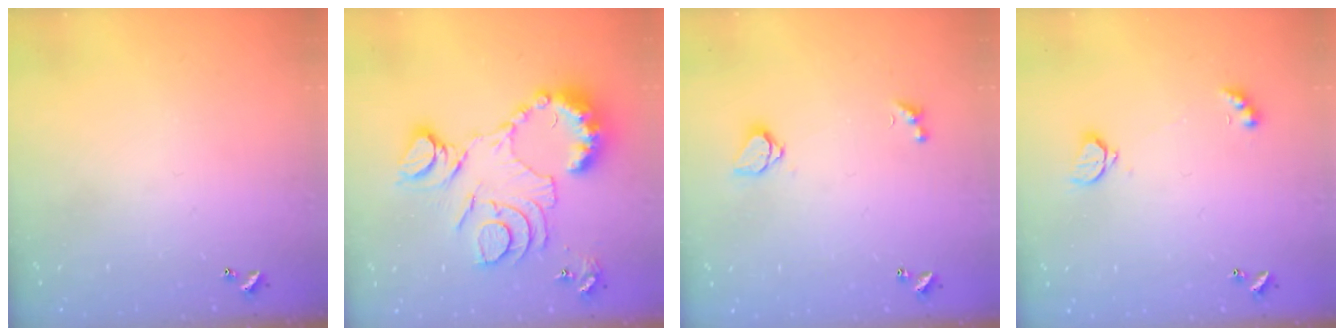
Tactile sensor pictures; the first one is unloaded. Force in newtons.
{"total": 20.9, "press": 20.8, "slide": 1.7}
{"total": 1.5, "press": 1.5, "slide": 0.4}
{"total": 2.1, "press": 2.1, "slide": 0.5}